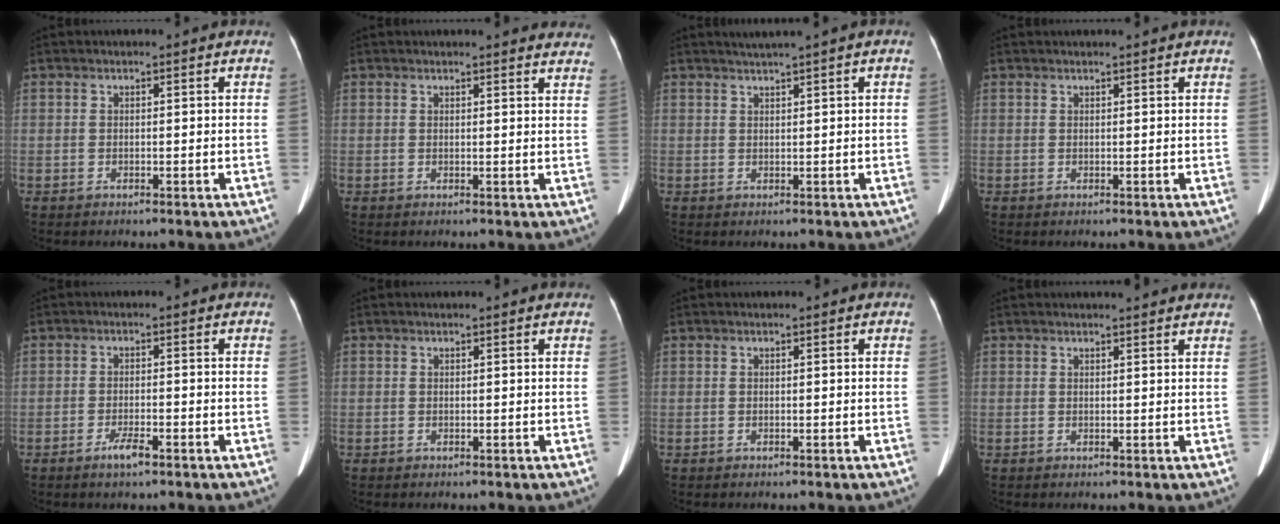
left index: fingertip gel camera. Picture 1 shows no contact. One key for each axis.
{"total": 10.2, "fx": 9.8, "fy": 1.8, "fz": 2.4, "tx": -0.003, "ty": -0.015, "tz": 0.082}
{"total": 1.3, "fx": 1.0, "fy": -0.2, "fz": 0.8, "tx": -0.012, "ty": 0.010, "tz": 0.022}
{"total": 1.9, "fx": 1.8, "fy": -0.2, "fz": 0.6, "tx": -0.007, "ty": 0.017, "tz": 0.026}
{"total": 2.7, "fx": -1.9, "fy": 0.3, "fz": 1.8, "tx": -0.039, "ty": -0.007, "tz": -0.033}
{"total": 1.1, "fx": 1.1, "fy": 0.1, "fz": 0.3, "tx": -0.011, "ty": 0.013, "tz": 0.008}
{"total": 0.0}
{"total": 4.7, "fx": 4.4, "fy": 0.3, "fz": 1.6, "tx": -0.025, "ty": 0.009, "tz": 0.042}